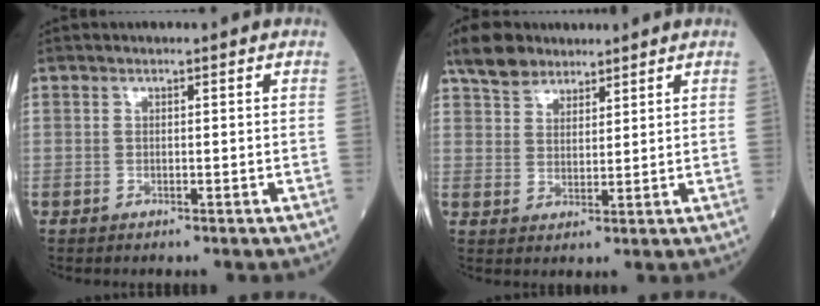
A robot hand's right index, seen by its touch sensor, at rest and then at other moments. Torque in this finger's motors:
{"motor_torque": [0.41, 0.57, 0.01, 0.01]}